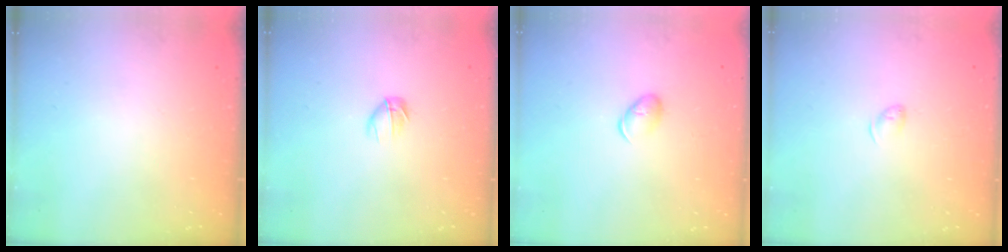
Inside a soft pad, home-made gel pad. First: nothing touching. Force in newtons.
{"total": 4.8, "press": 4.6, "slide": 1.3}
{"total": 7.0, "press": 6.9, "slide": 1.2}
{"total": 3.8, "press": 3.8, "slide": 0.6}